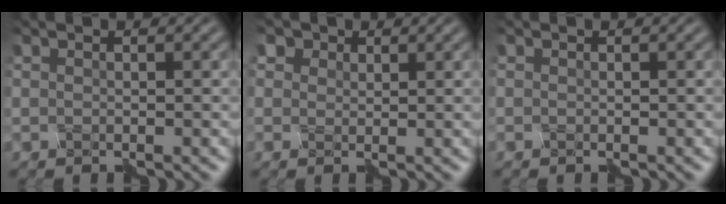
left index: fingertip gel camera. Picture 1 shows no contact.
{"total": 2.2, "force": [1.4, 1.7, 0.3], "torque": [-0.010, -0.005, 0.030]}
{"total": 0.5, "force": [-0.3, -0.2, -0.4], "torque": [0.006, 0.000, -0.003]}